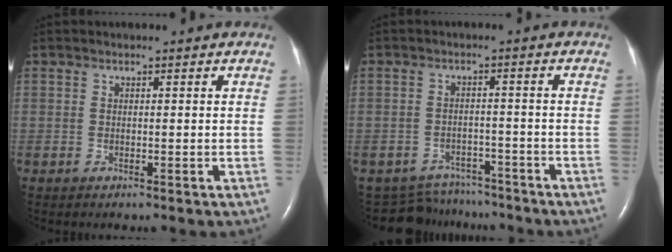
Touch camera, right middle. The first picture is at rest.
{"total": 8.6, "force": [-8.0, 3.1, -0.6], "torque": [0.002, 0.017, -0.110]}